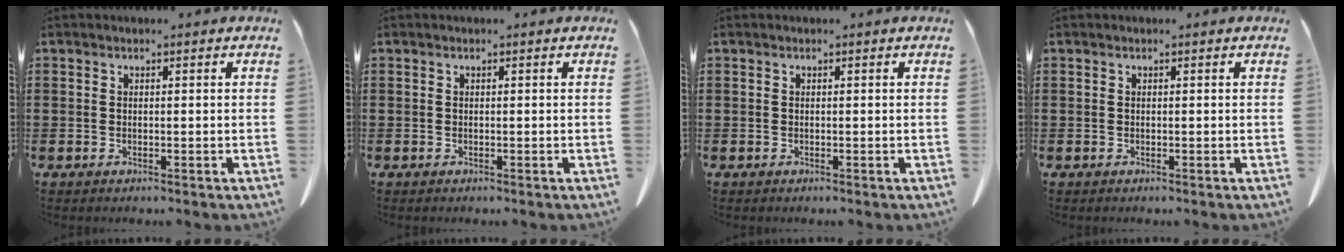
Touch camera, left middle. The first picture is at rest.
{"total": 0.0}
{"total": 0.0}
{"total": 0.0}